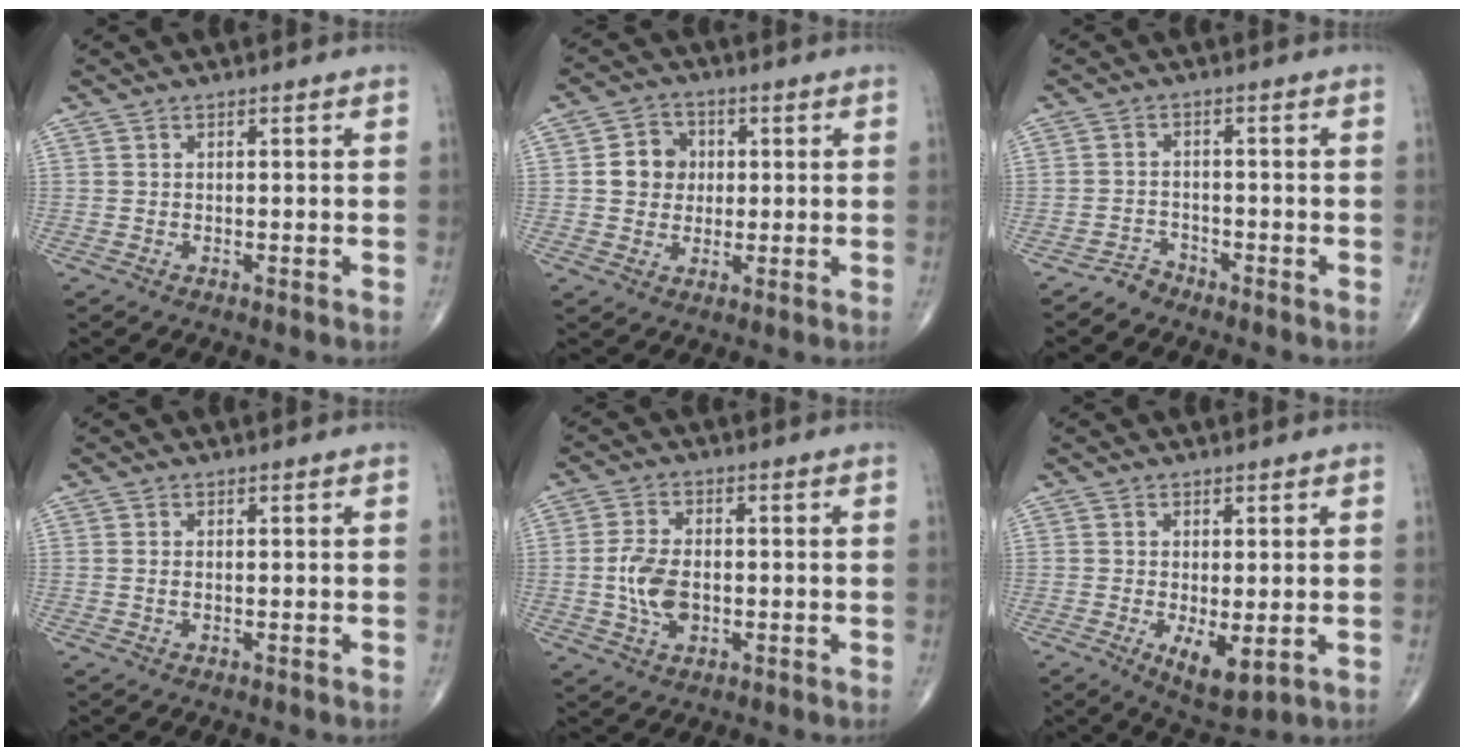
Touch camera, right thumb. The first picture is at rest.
{"total": 6.7, "force": [0.7, 5.9, 3.1], "torque": [-0.022, 0.005, 0.005]}
{"total": 2.5, "force": [-2.2, 1.0, -0.4], "torque": [0.016, 0.008, -0.043]}
{"total": 0.7, "force": [0.1, 0.3, 0.6], "torque": [-0.015, 0.001, 0.003]}
{"total": 7.3, "force": [-0.8, 4.4, 5.7], "torque": [-0.114, 0.001, -0.015]}
{"total": 6.2, "force": [-1.2, 2.6, 5.5], "torque": [-0.087, -0.020, -0.009]}